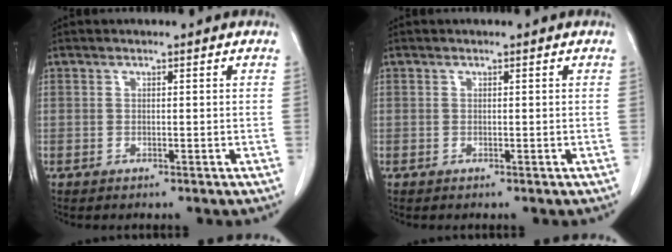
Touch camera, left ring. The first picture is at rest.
{"total": 0.0}